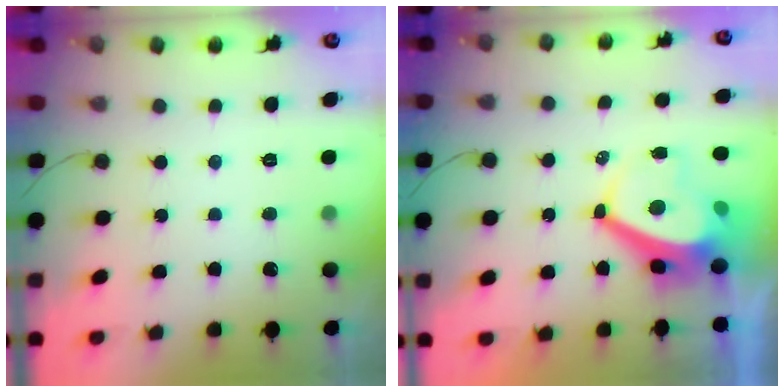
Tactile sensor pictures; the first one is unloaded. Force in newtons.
{"total": 6.9, "press": 6.9, "slide": 0.8}